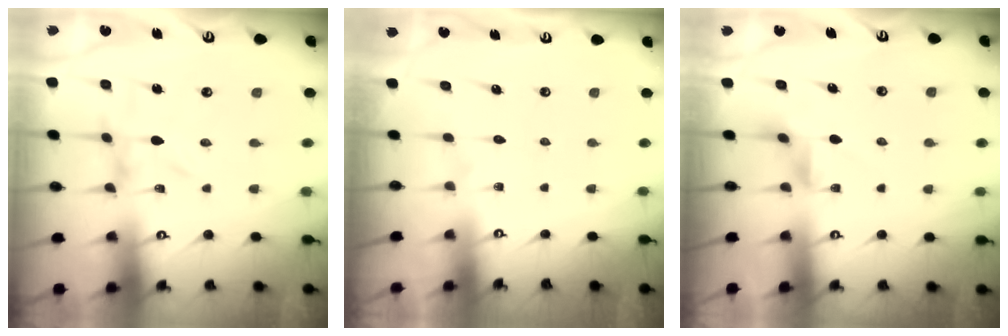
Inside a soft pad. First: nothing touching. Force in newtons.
{"total": 1.8, "press": 1.8, "slide": 0.1}
{"total": 2.4, "press": 2.4, "slide": 0.4}